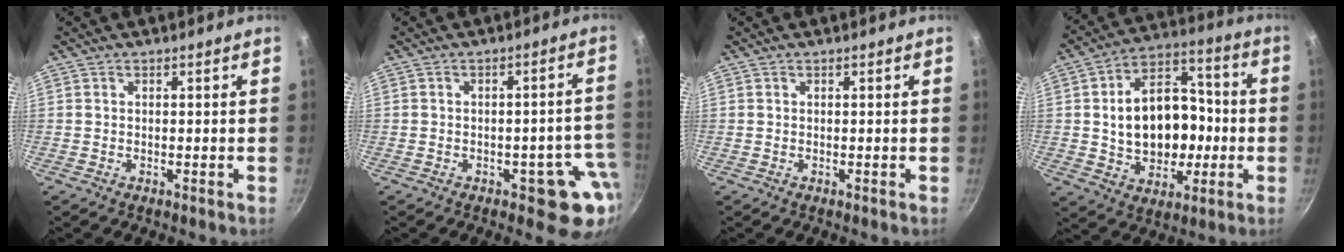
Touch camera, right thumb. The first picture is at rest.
{"total": 8.9, "force": [-3.3, 4.8, 6.7], "torque": [-0.017, 0.032, -0.035]}
{"total": 0.0}
{"total": 18.9, "force": [-0.9, 13.9, 12.8], "torque": [-0.166, 0.043, -0.007]}